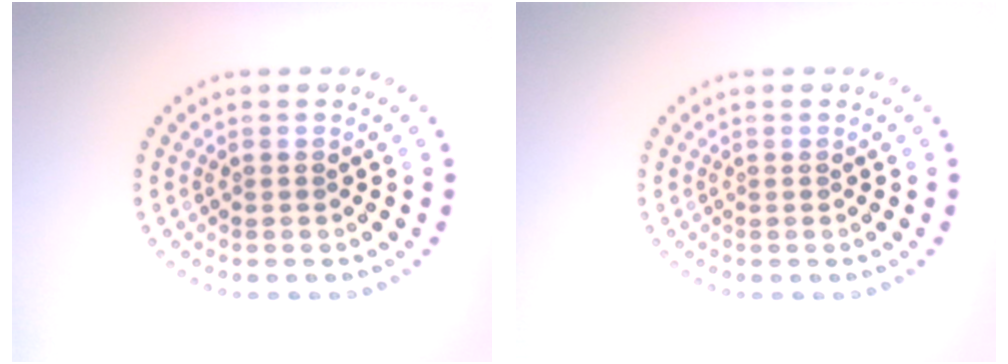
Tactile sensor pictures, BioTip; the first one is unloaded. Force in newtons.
{"total": 0.0}